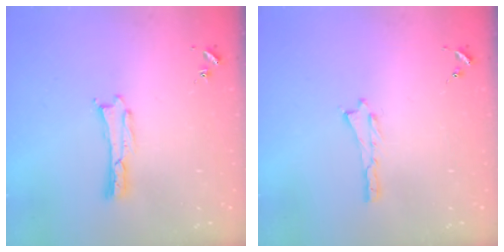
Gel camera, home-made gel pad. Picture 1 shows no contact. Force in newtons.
{"total": 0.0}